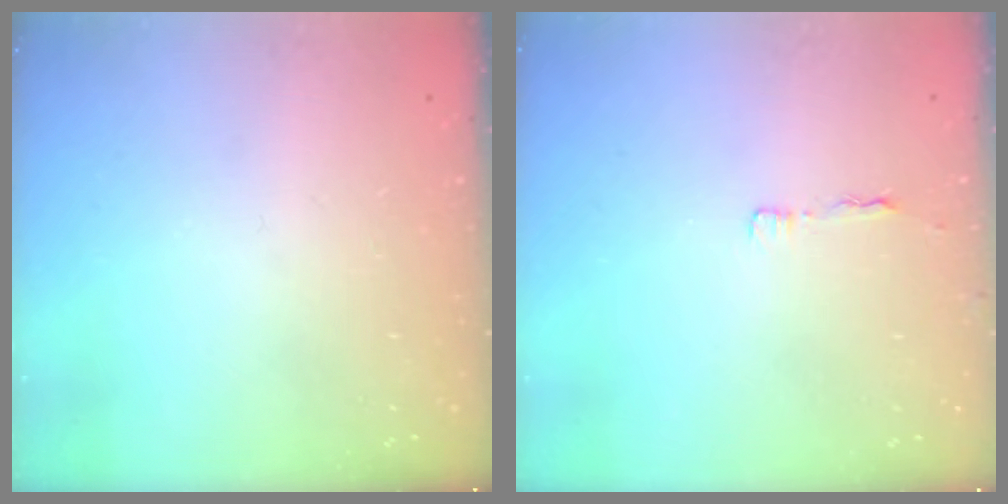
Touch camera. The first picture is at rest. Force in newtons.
{"total": 2.9, "press": 2.9, "slide": 0.4}